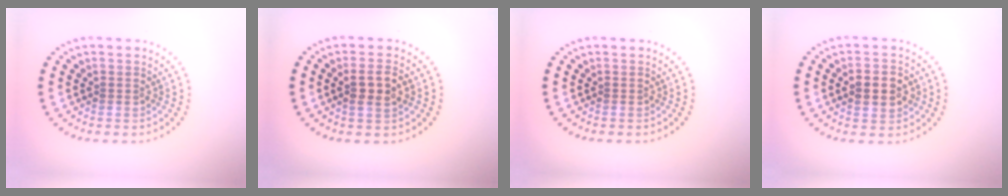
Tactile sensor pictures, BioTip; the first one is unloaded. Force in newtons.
{"total": 2.5, "press": 2.4, "slide": 0.6}
{"total": 0.0}
{"total": 4.2, "press": 4.2, "slide": 0.1}